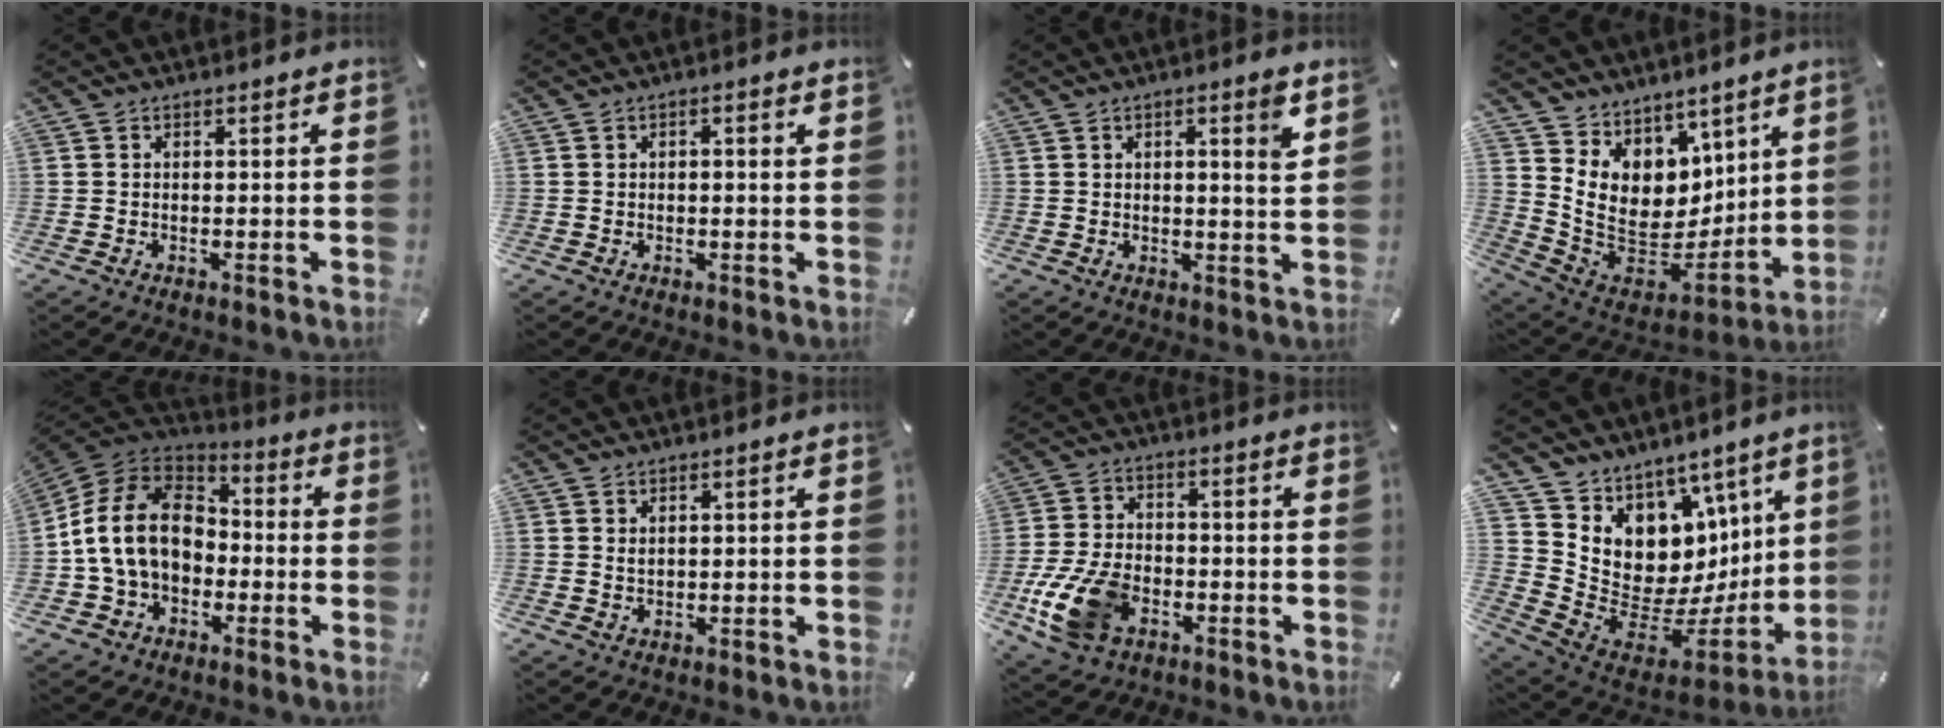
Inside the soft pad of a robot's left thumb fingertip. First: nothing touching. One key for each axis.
{"total": 1.1, "fx": 0.1, "fy": 0.3, "fz": 1.0, "tx": -0.019, "ty": 0.003, "tz": 0.001}
{"total": 4.6, "fx": 2.0, "fy": 0.3, "fz": 4.1, "tx": -0.065, "ty": -0.011, "tz": 0.028}
{"total": 12.4, "fx": 5.6, "fy": 10.2, "fz": 4.3, "tx": -0.094, "ty": -0.076, "tz": 0.121}
{"total": 16.0, "fx": -1.2, "fy": 12.7, "fz": 9.7, "tx": -0.205, "ty": 0.030, "tz": -0.021}
{"total": 1.0, "fx": 0.6, "fy": 0.6, "fz": 0.7, "tx": -0.014, "ty": 0.000, "tz": 0.011}
{"total": 13.1, "fx": -5.3, "fy": 8.5, "fz": 8.5, "tx": -0.180, "ty": 0.021, "tz": -0.091}
{"total": 9.3, "fx": 2.9, "fy": 8.7, "fz": 1.6, "tx": -0.019, "ty": -0.091, "tz": 0.075}